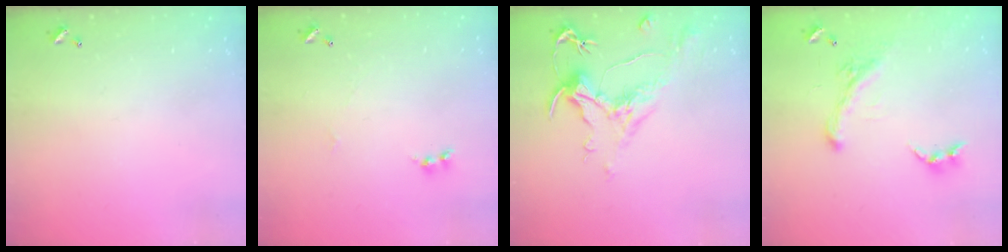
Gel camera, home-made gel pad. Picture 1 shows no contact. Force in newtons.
{"total": 1.6, "press": 1.6, "slide": 0.2}
{"total": 1.6, "press": 0.8, "slide": 1.5}
{"total": 2.5, "press": 2.0, "slide": 1.4}